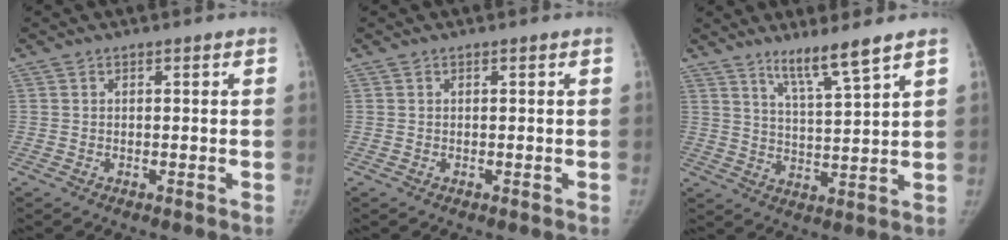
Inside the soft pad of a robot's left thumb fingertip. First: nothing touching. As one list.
[{"total": 0.0}, {"total": 7.5, "force": [5.7, -0.2, 5.0], "torque": [-0.087, -0.046, 0.107]}]